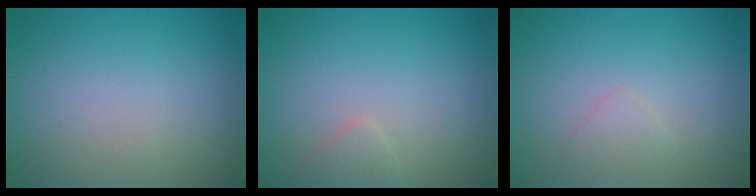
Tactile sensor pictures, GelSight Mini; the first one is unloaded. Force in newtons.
{"total": 1.1, "press": 1.1, "slide": 0.1}
{"total": 1.1, "press": 1.1, "slide": 0.1}